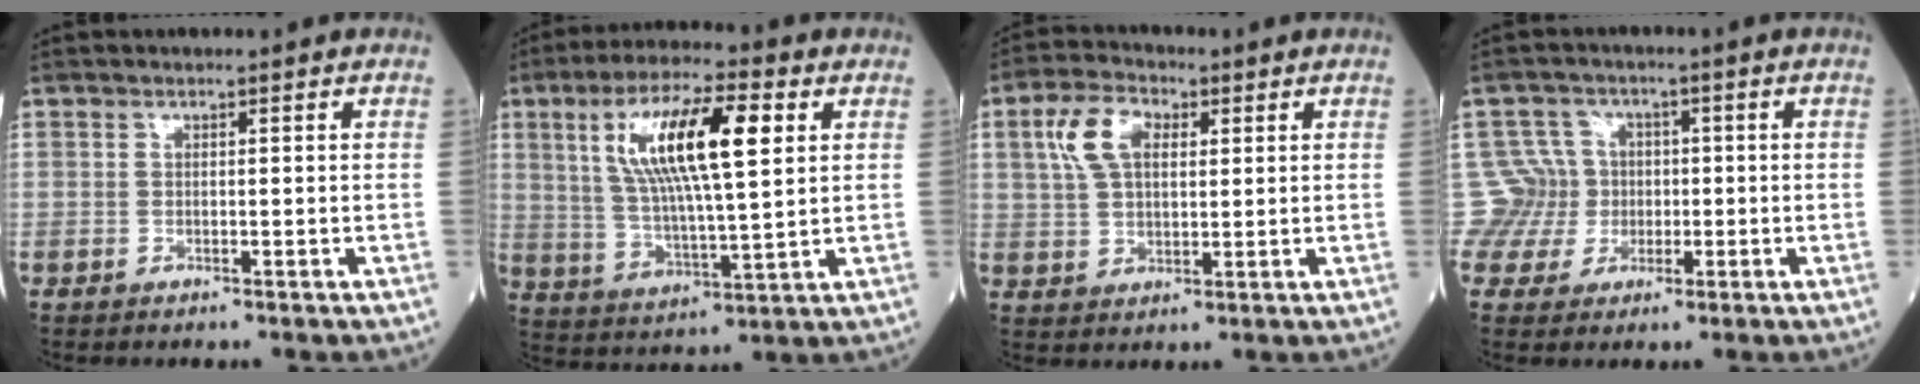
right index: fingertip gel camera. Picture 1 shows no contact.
{"total": 15.3, "force": [4.7, 3.0, 14.2], "torque": [-0.272, 0.017, 0.083]}
{"total": 7.6, "force": [2.6, 4.2, 5.8], "torque": [-0.128, 0.018, 0.052]}
{"total": 6.5, "force": [0.1, 6.4, -0.3], "torque": [0.015, 0.022, 0.005]}